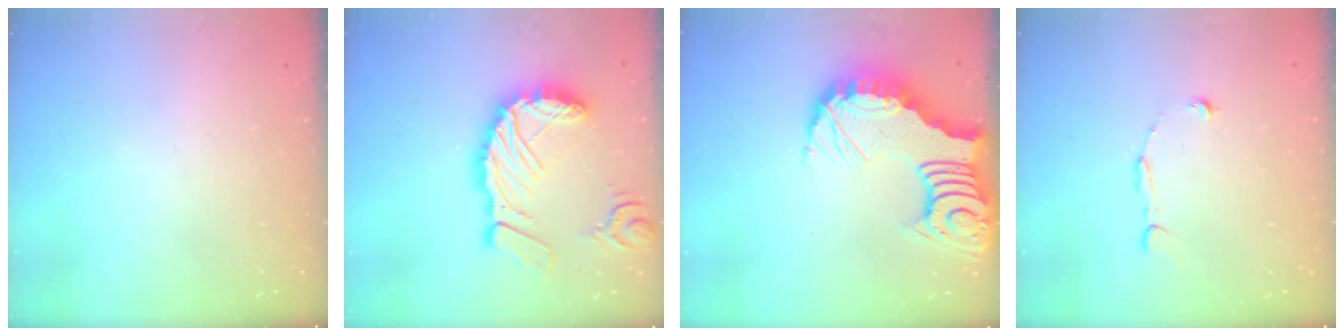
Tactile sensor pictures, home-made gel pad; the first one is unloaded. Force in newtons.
{"total": 14.7, "press": 14.6, "slide": 1.8}
{"total": 13.3, "press": 13.2, "slide": 1.6}
{"total": 2.8, "press": 2.8, "slide": 0.1}